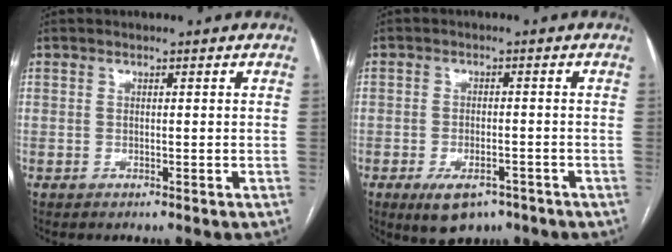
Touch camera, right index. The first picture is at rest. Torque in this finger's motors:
{"motor_torque": [0.78, -0.32, 0.36, 0.03]}